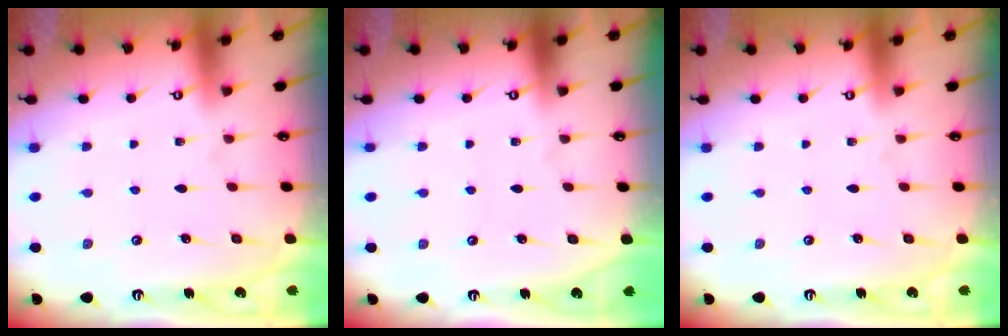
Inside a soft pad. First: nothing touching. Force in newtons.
{"total": 0.0}
{"total": 0.0}